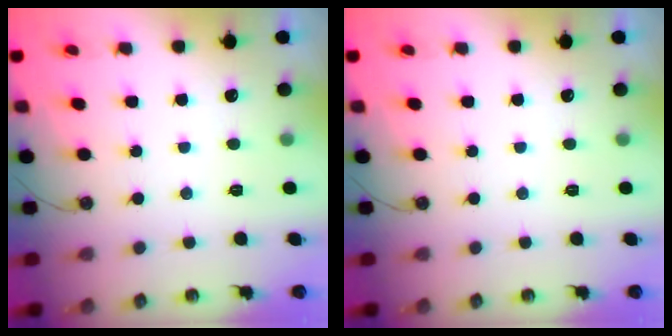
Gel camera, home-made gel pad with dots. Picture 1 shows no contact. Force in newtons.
{"total": 0.0}